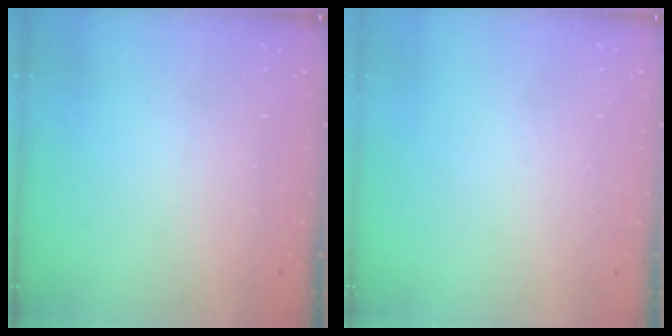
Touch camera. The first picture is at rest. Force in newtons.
{"total": 0.0}